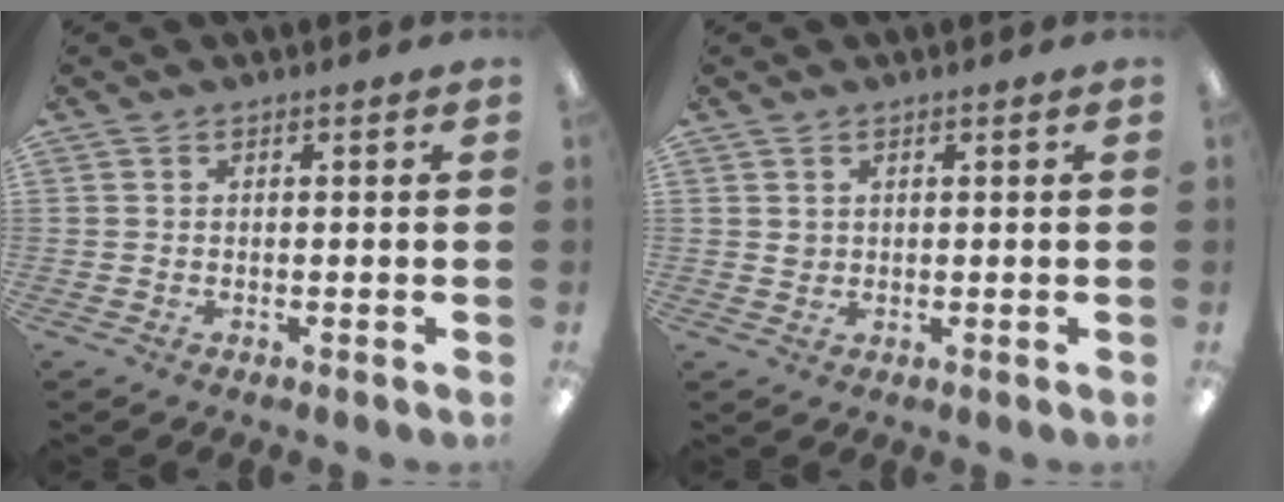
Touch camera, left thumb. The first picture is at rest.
{"total": 1.4, "force": [0.8, 1.2, 0.1], "torque": [-0.004, 0.001, 0.016]}